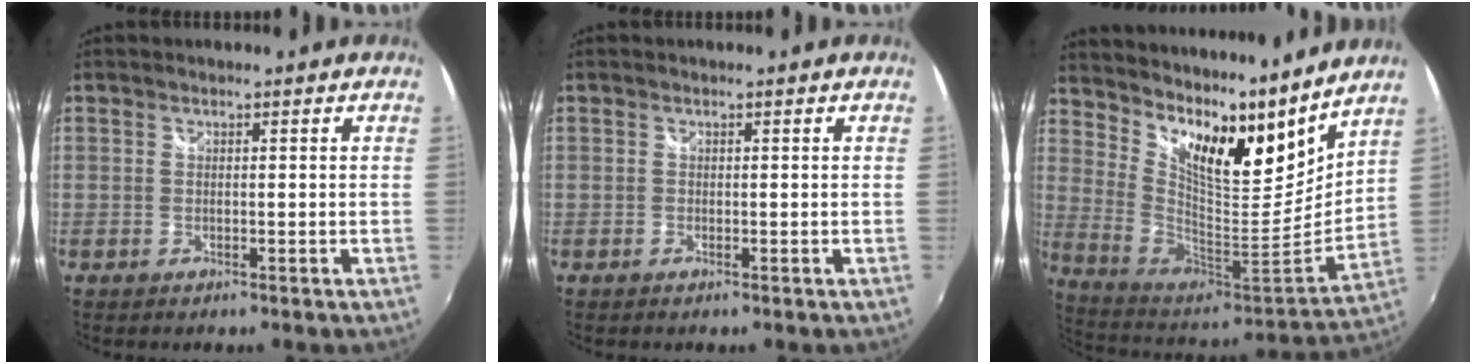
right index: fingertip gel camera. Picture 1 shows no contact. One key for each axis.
{"total": 0.0}
{"total": 18.9, "fx": 15.1, "fy": 4.5, "fz": 10.3, "tx": -0.182, "ty": -0.043, "tz": 0.266}